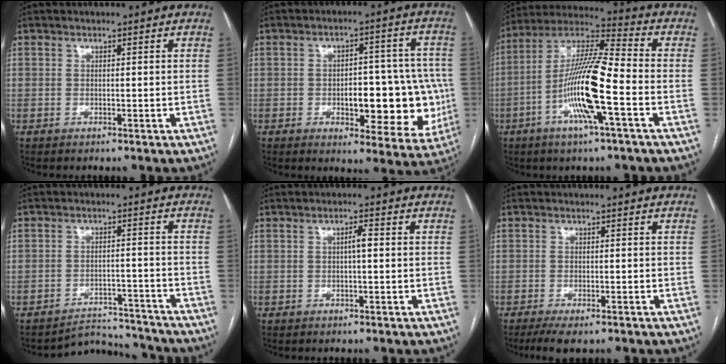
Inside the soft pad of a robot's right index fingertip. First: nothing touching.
{"total": 14.8, "force": [-2.7, 6.2, 13.2], "torque": [-0.141, 0.024, -0.020]}
{"total": 15.2, "force": [-4.6, 1.1, 14.5], "torque": [-0.282, 0.003, -0.090]}
{"total": 6.9, "force": [-6.6, 1.2, -1.3], "torque": [0.025, 0.025, -0.097]}
{"total": 1.7, "force": [0.0, 0.2, 1.7], "torque": [-0.028, 0.004, 0.001]}
{"total": 4.5, "force": [-3.3, 1.2, 2.8], "torque": [-0.046, -0.009, -0.052]}